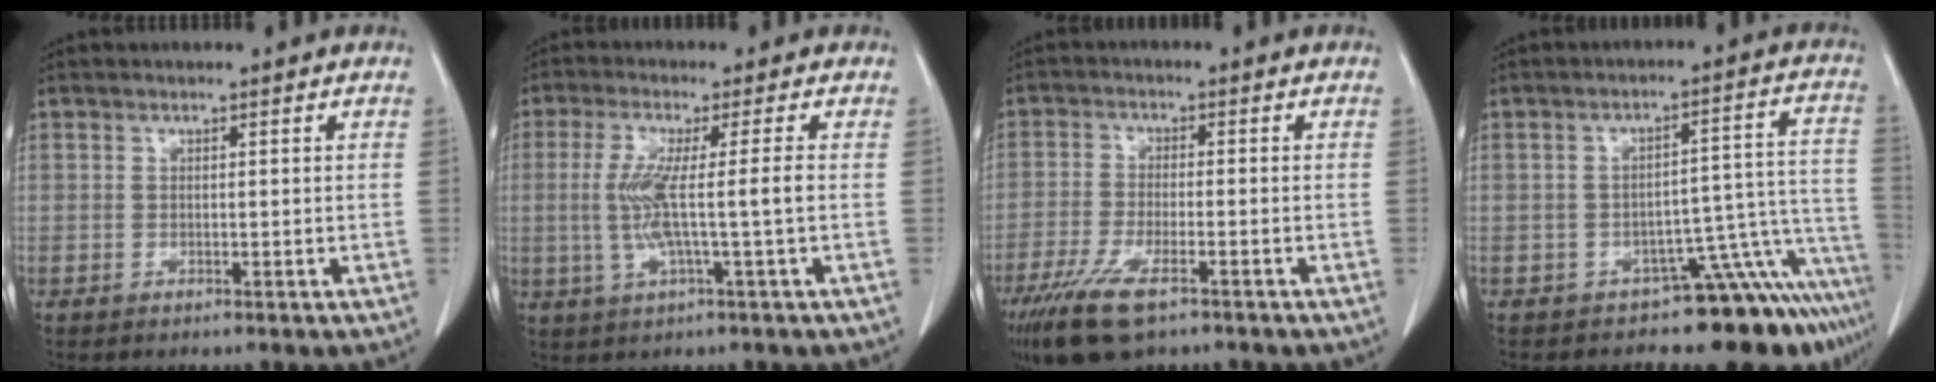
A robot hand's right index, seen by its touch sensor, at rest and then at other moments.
{"total": 7.0, "force": [-0.5, -0.7, 7.0], "torque": [-0.147, -0.004, -0.007]}
{"total": 10.2, "force": [-6.6, 2.7, 7.3], "torque": [-0.134, -0.023, -0.110]}
{"total": 12.1, "force": [-9.9, 3.0, 6.2], "torque": [-0.025, 0.067, -0.125]}